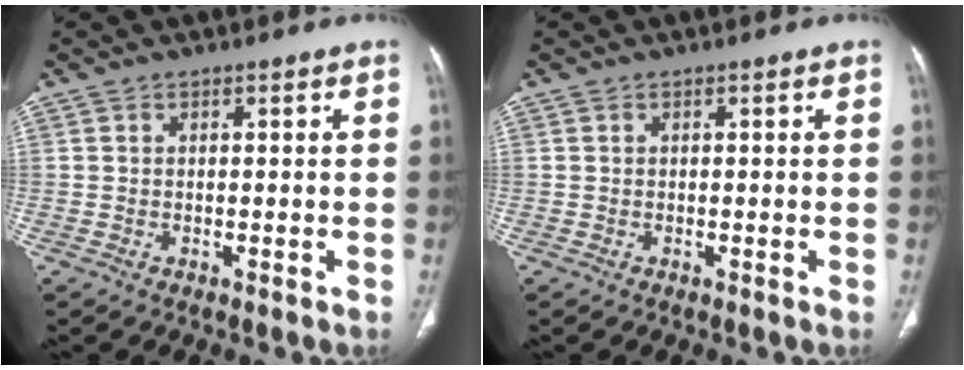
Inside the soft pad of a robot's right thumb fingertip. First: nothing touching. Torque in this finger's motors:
{"motor_torque": [0.00, 0.00, 0.00, 0.00, 0.00]}